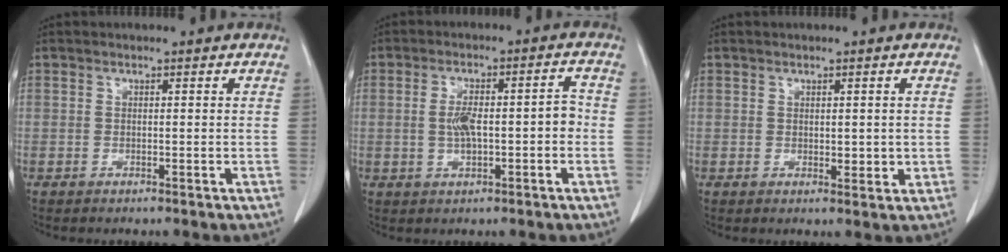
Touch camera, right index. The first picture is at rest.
{"total": 6.6, "force": [-0.9, 2.2, 6.2], "torque": [-0.114, 0.023, -0.012]}
{"total": 2.2, "force": [0.1, 1.1, 1.9], "torque": [-0.024, -0.006, 0.006]}